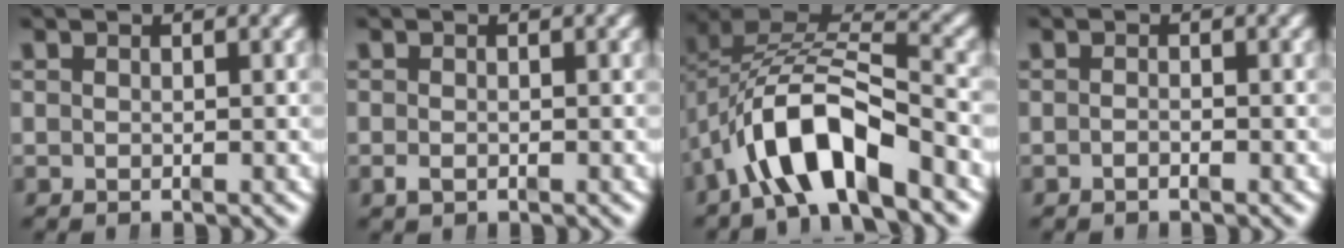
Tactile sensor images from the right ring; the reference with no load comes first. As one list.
[{"total": 0.8, "force": [-0.7, 0.2, 0.4], "torque": [-0.010, -0.006, -0.007]}, {"total": 8.4, "force": [-1.8, 5.6, 6.0], "torque": [-0.135, -0.021, -0.026]}, {"total": 0.7, "force": [-0.7, -0.1, 0.2], "torque": [-0.003, -0.002, -0.014]}]